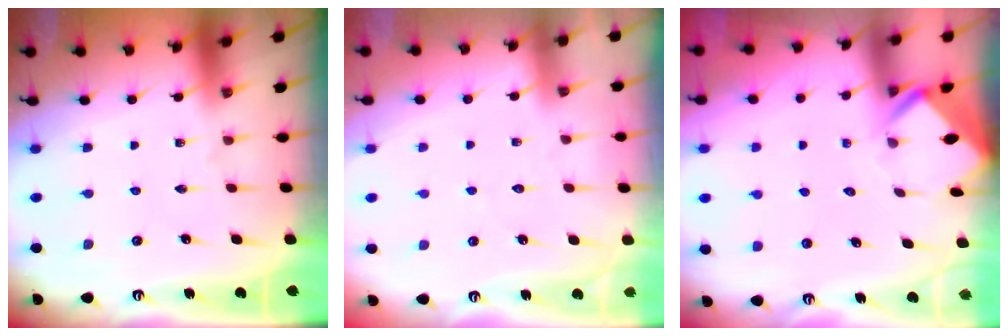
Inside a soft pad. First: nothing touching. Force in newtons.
{"total": 2.8, "press": 2.8, "slide": 0.3}
{"total": 2.8, "press": 2.8, "slide": 0.1}